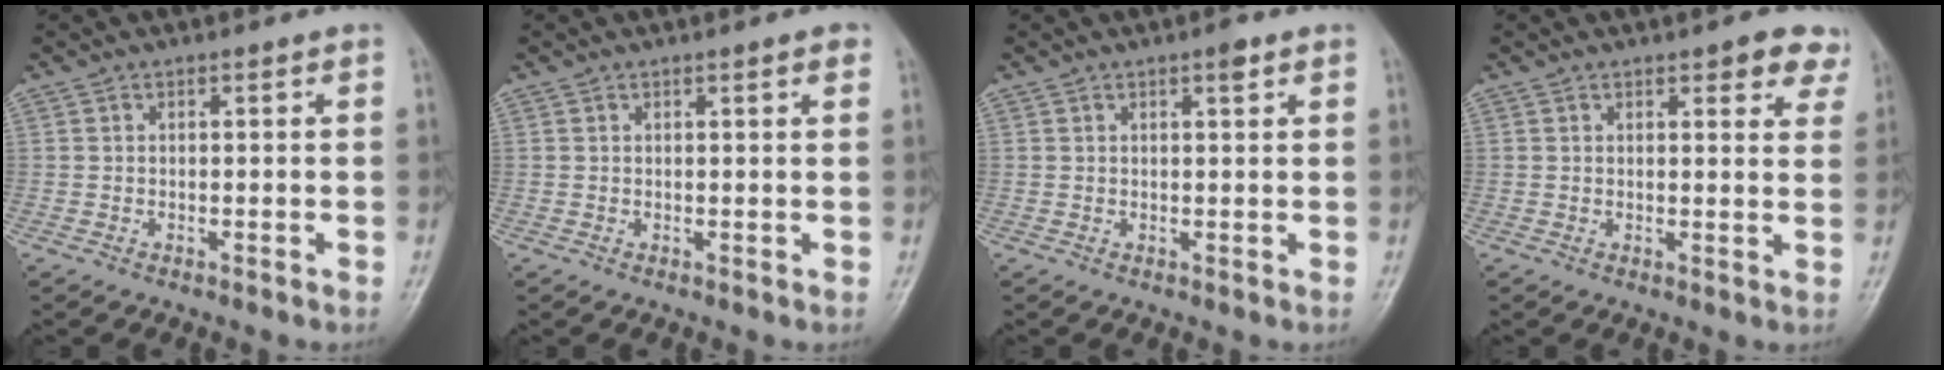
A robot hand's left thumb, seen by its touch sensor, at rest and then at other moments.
{"total": 1.6, "force": [0.9, 0.2, 1.3], "torque": [-0.019, -0.002, 0.010]}
{"total": 1.8, "force": [1.1, 0.4, 1.4], "torque": [-0.019, -0.003, 0.015]}
{"total": 5.9, "force": [3.8, 2.4, 3.8], "torque": [-0.013, -0.013, 0.036]}